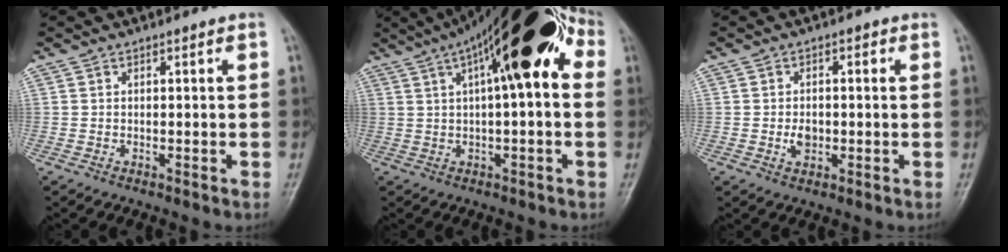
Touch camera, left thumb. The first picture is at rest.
{"total": 21.3, "force": [6.3, 7.3, 19.0], "torque": [-0.276, 0.045, 0.088]}
{"total": 3.5, "force": [-0.5, 2.7, 2.2], "torque": [-0.023, 0.002, -0.011]}